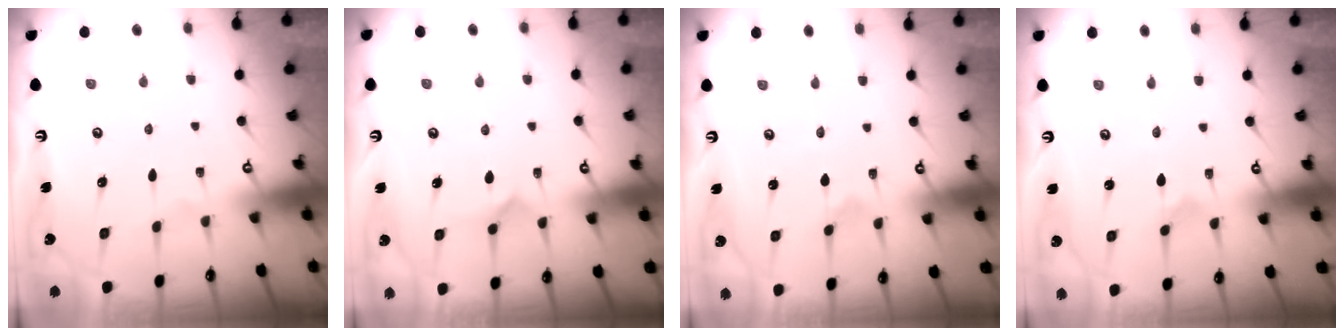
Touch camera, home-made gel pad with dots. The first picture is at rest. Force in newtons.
{"total": 6.1, "press": 6.1, "slide": 0.5}
{"total": 0.0}
{"total": 0.0}